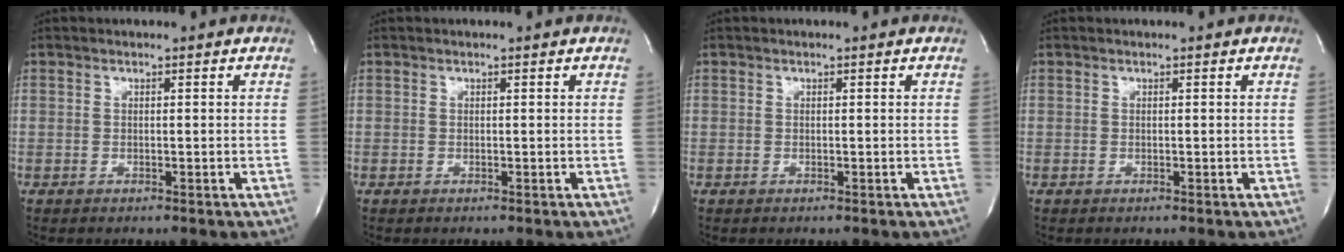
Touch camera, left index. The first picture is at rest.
{"total": 0.0}
{"total": 0.0}
{"total": 0.0}